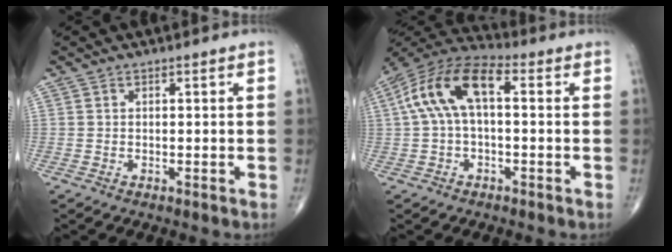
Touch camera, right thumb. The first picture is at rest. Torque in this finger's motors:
{"motor_torque": [-0.25, 0.69, 0.65, -0.07, 0.15]}